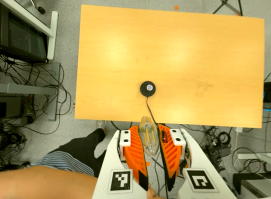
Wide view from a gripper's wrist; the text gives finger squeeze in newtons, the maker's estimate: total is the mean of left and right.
{"total": 20.6, "left": 24.9, "right": 16.2}